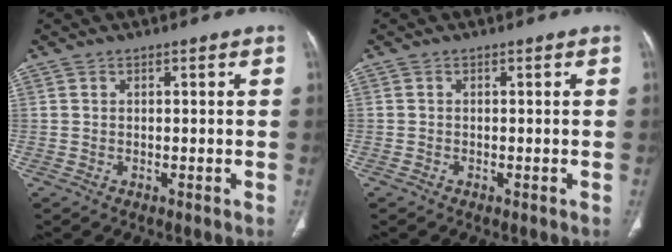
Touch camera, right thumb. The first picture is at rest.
{"total": 0.0}